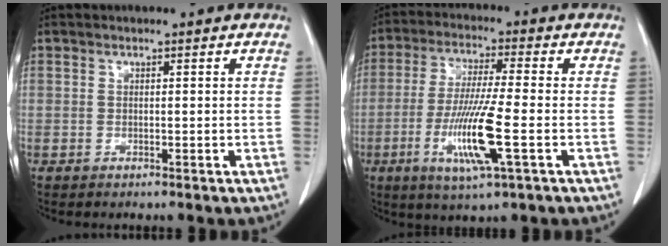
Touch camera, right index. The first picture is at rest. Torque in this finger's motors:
{"motor_torque": [1.36, -0.53, 0.61, 0.12]}